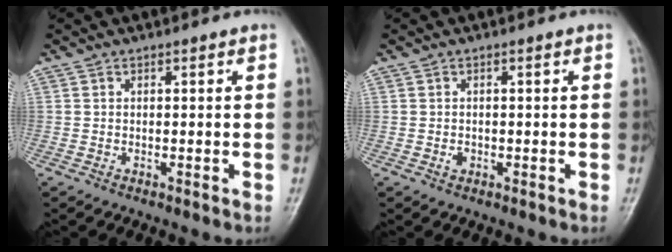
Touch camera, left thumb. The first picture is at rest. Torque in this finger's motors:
{"motor_torque": [-0.03, 0.13, 0.16, 0.00, 0.00]}